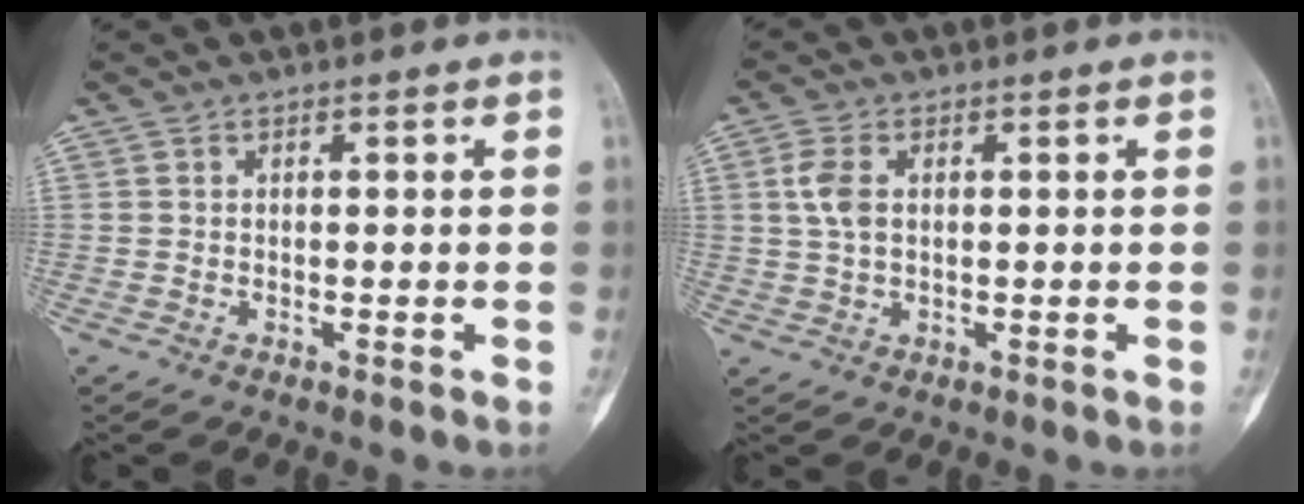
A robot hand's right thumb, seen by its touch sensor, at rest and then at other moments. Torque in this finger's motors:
{"motor_torque": [-0.88, 0.44, 0.81, 0.07, 0.10]}